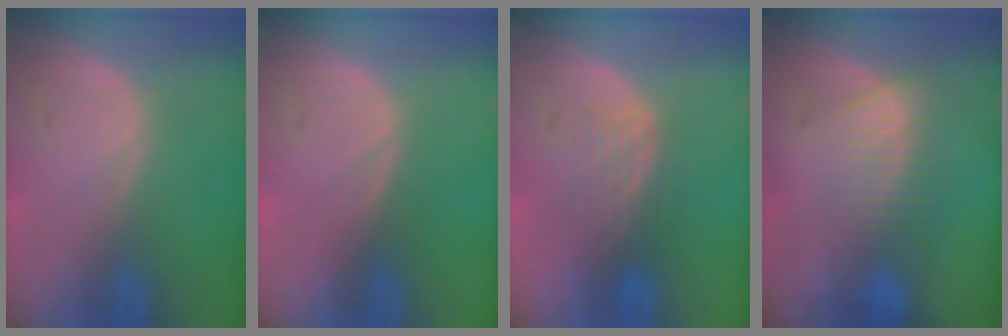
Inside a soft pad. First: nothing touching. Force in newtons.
{"total": 0.0}
{"total": 4.2, "press": 3.5, "slide": 2.4}
{"total": 6.8, "press": 6.7, "slide": 1.2}